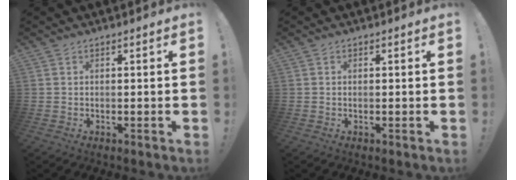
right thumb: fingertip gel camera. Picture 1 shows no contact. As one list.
[{"total": 0.0}]